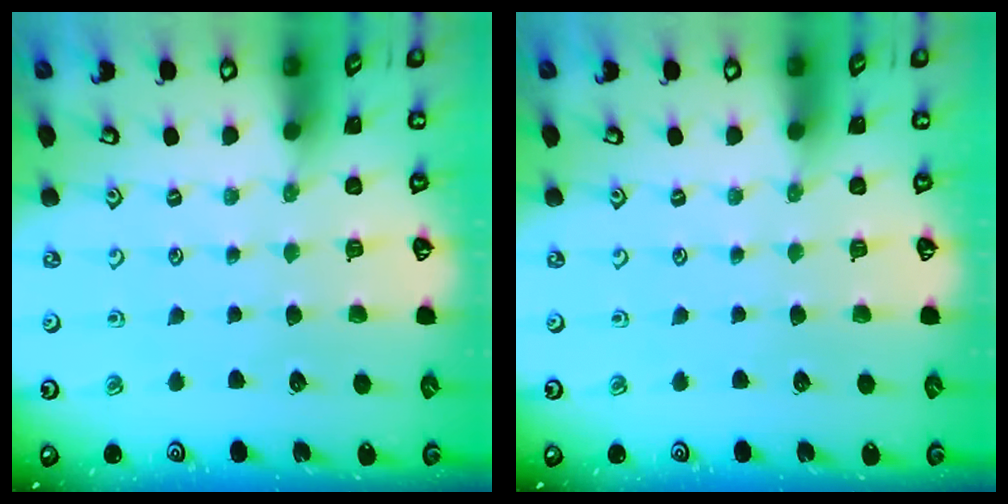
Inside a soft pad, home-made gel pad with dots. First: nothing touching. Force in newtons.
{"total": 0.0}